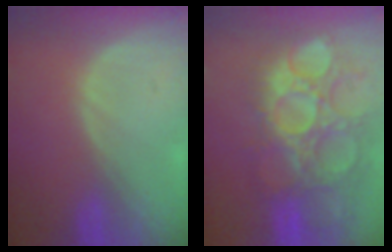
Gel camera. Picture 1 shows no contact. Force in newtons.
{"total": 14.4, "press": 12.7, "slide": 6.8}